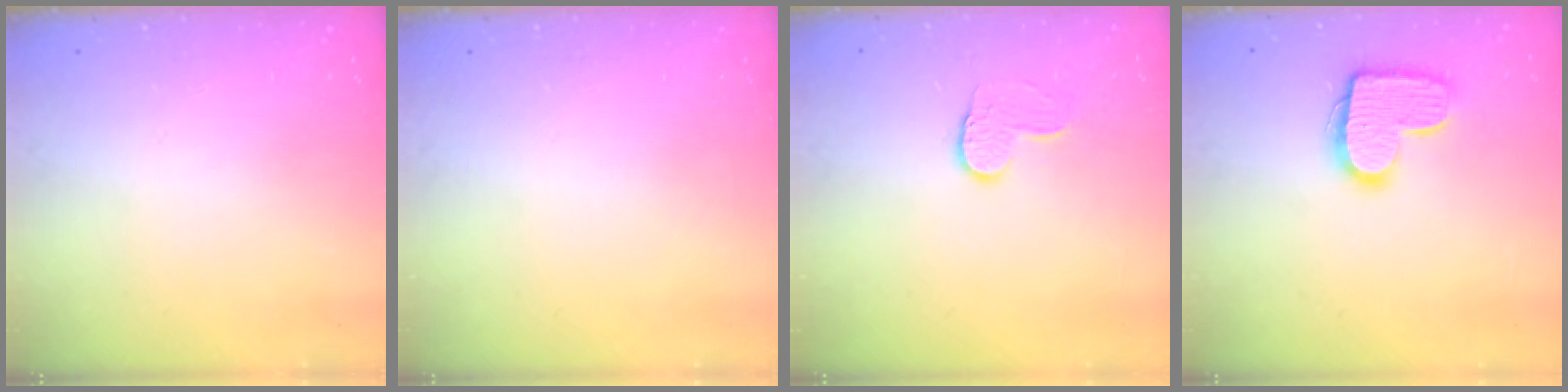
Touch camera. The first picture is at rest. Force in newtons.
{"total": 0.0}
{"total": 6.2, "press": 6.2, "slide": 0.4}
{"total": 13.2, "press": 13.2, "slide": 0.7}